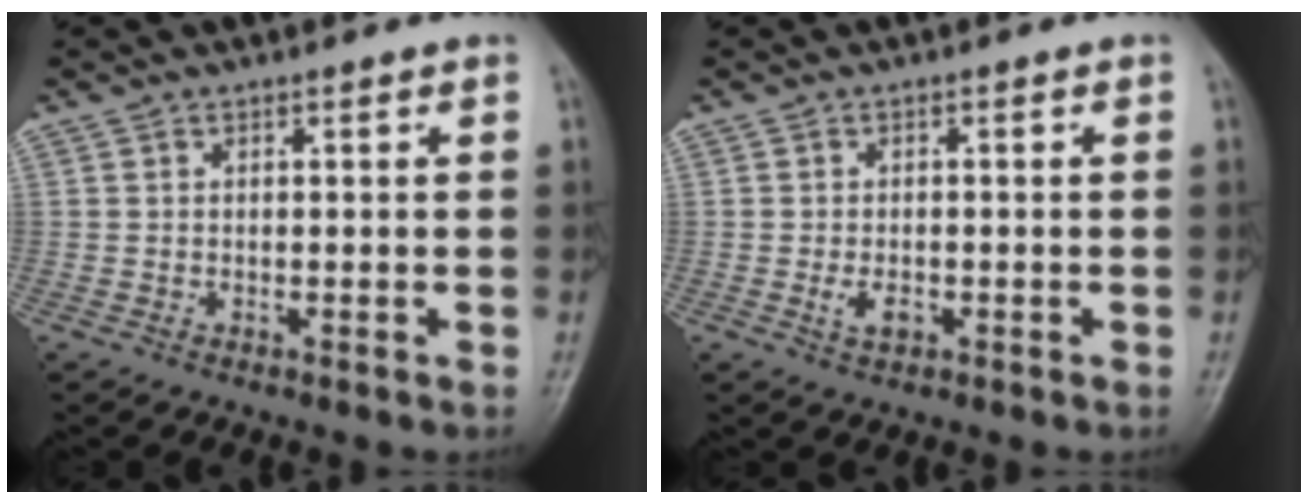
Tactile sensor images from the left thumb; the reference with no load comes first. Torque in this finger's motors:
{"motor_torque": [0.19, 0.24, 0.26, 0.06, 0.00]}